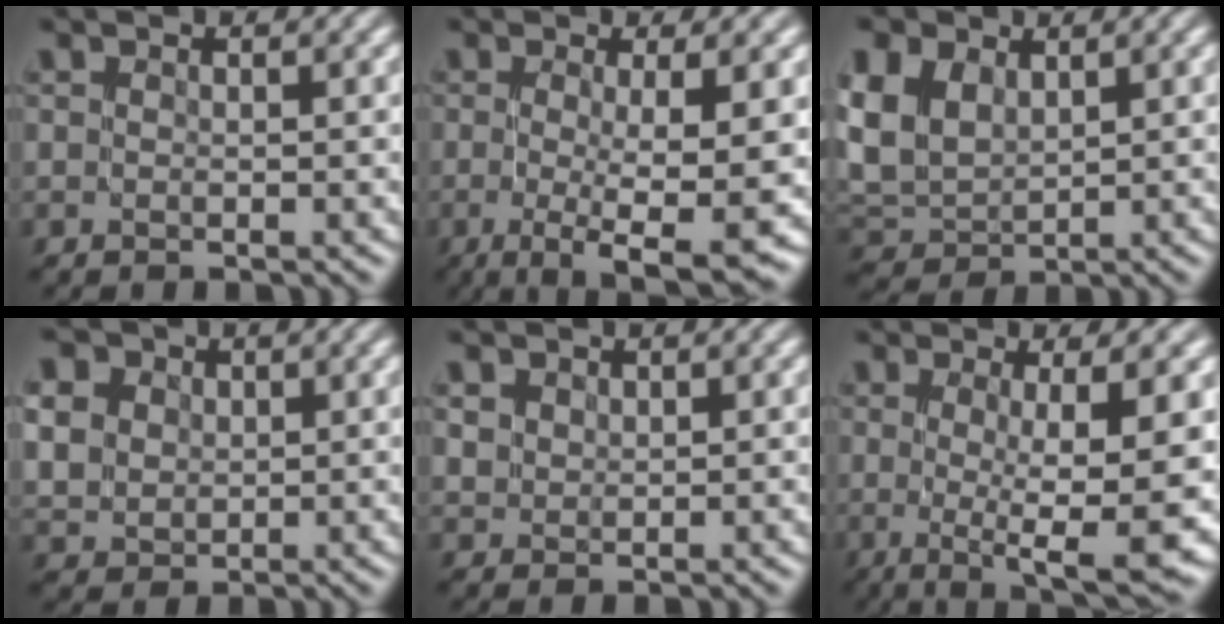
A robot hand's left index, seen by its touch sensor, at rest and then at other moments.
{"total": 7.0, "force": [-1.2, 1.1, 6.8], "torque": [-0.098, -0.013, -0.017]}
{"total": 6.3, "force": [1.8, 4.5, 4.1], "torque": [-0.118, 0.010, 0.034]}
{"total": 10.3, "force": [3.6, 8.3, 5.0], "torque": [-0.125, 0.026, 0.060]}
{"total": 1.9, "force": [1.2, 1.3, 0.6], "torque": [-0.023, 0.005, 0.032]}
{"total": 8.5, "force": [-0.5, 1.5, 8.4], "torque": [-0.110, -0.009, -0.007]}